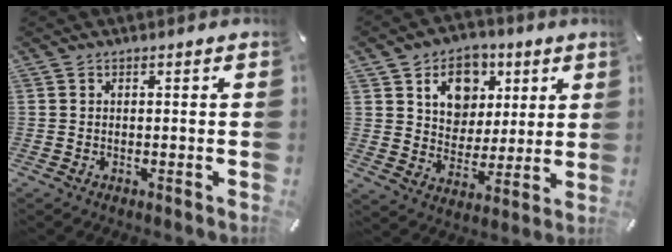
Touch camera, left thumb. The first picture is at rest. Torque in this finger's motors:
{"motor_torque": [0.83, -0.06, 0.85, -0.90, 0.08]}